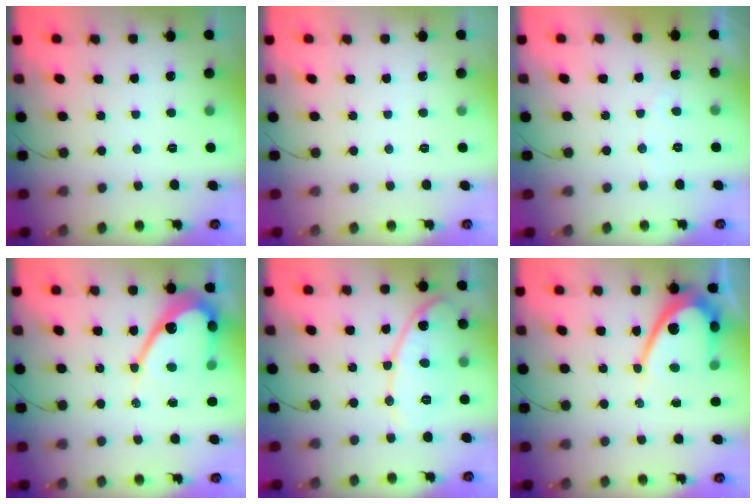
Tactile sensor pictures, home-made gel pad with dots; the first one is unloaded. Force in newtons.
{"total": 0.0}
{"total": 2.2, "press": 2.2, "slide": 0.1}
{"total": 12.7, "press": 12.7, "slide": 0.9}
{"total": 11.5, "press": 11.5, "slide": 0.6}
{"total": 11.8, "press": 11.7, "slide": 1.0}